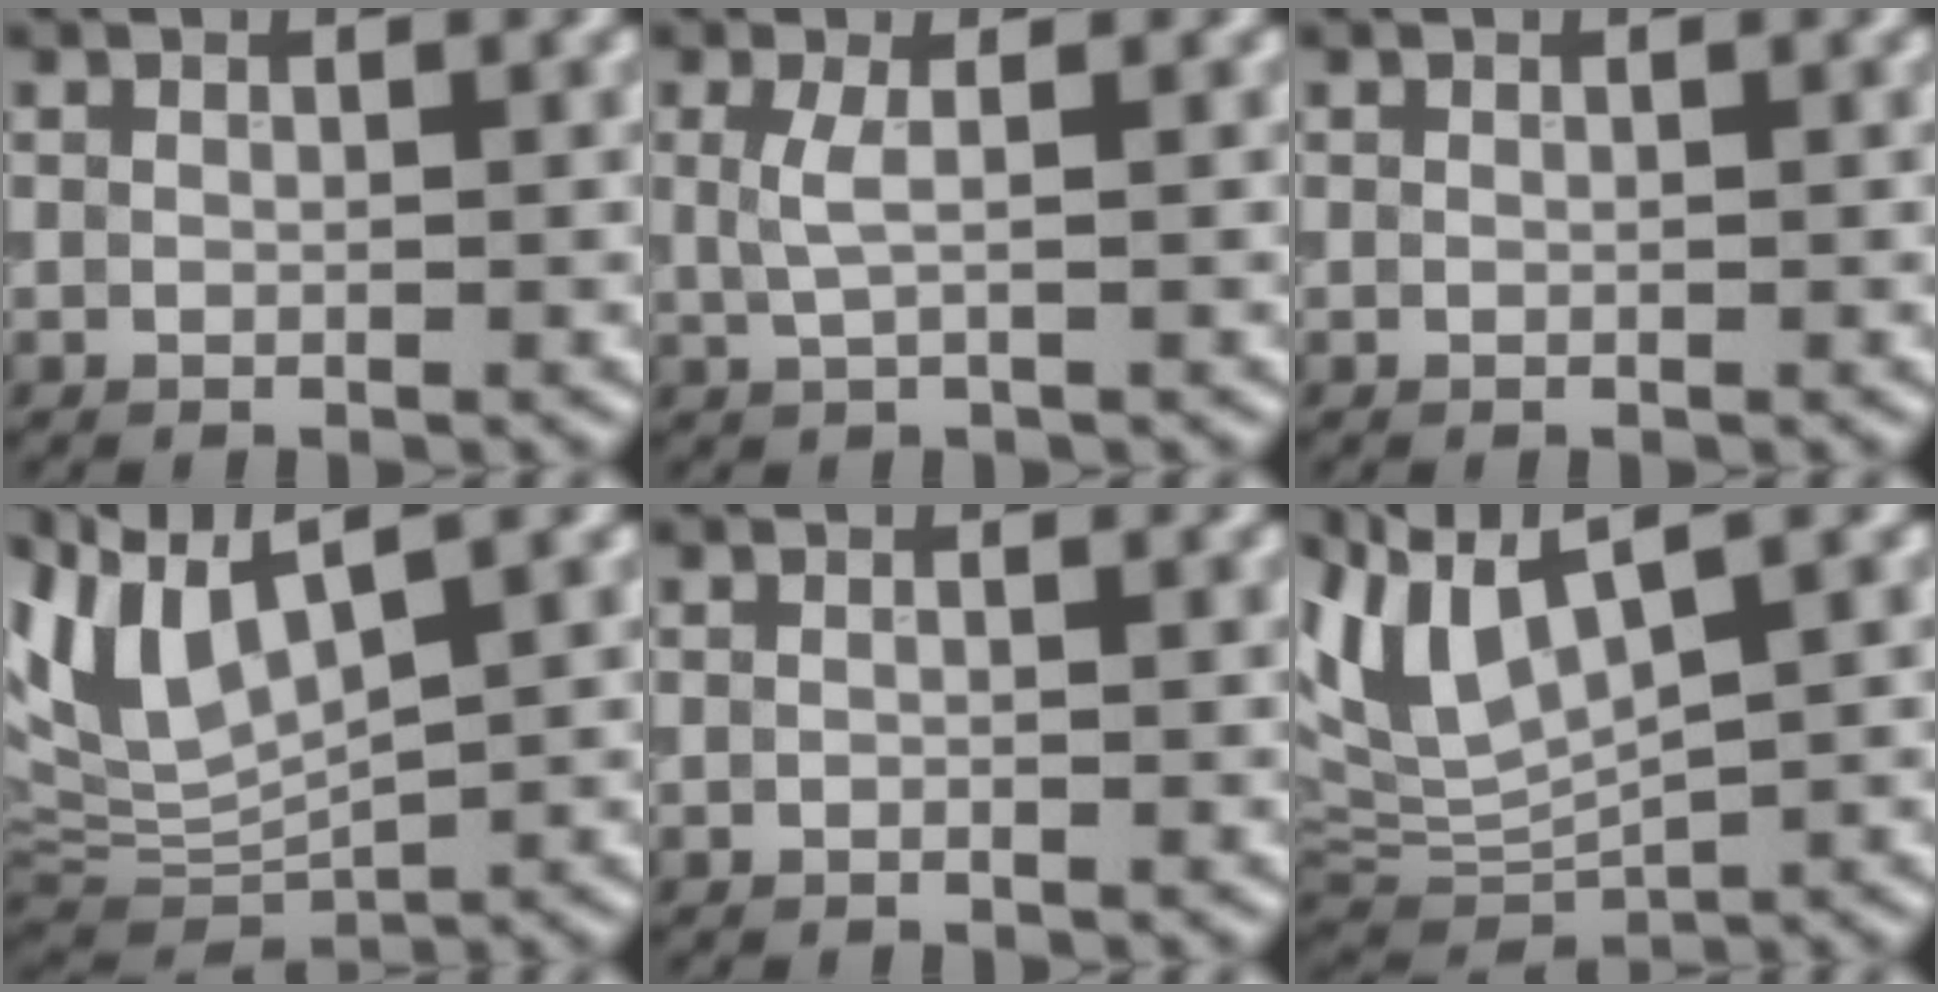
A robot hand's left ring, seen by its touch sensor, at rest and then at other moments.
{"total": 1.8, "force": [0.3, 0.5, 1.7], "torque": [-0.036, -0.002, 0.006]}
{"total": 0.0}
{"total": 7.4, "force": [4.1, 2.7, 5.5], "torque": [-0.131, 0.009, 0.082]}
{"total": 0.0}
{"total": 7.1, "force": [3.4, 2.5, 5.6], "torque": [-0.130, 0.008, 0.068]}